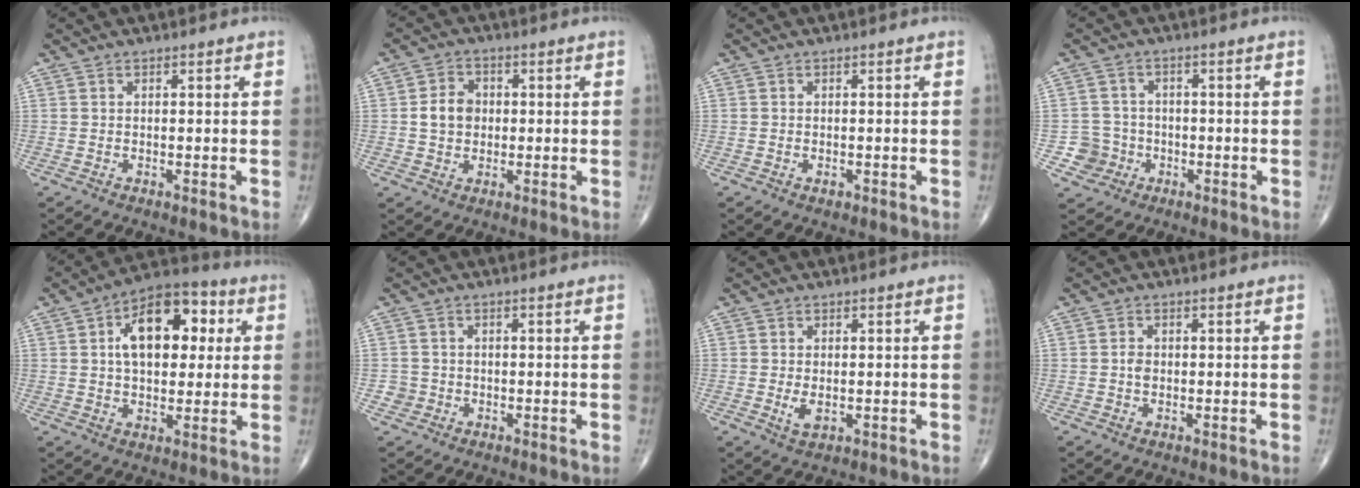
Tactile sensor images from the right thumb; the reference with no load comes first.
{"total": 5.3, "force": [0.1, 4.3, 3.1], "torque": [-0.042, 0.010, -0.001]}
{"total": 0.7, "force": [-0.3, 0.4, 0.5], "torque": [-0.007, -0.001, -0.004]}
{"total": 4.8, "force": [-1.6, 4.5, 0.0], "torque": [0.027, 0.012, -0.032]}
{"total": 15.8, "force": [3.7, 9.2, 12.4], "torque": [-0.159, 0.016, 0.051]}
{"total": 1.9, "force": [-0.6, 1.8, -0.1], "torque": [0.015, 0.008, -0.015]}
{"total": 2.4, "force": [-0.2, 1.3, 2.0], "torque": [-0.039, -0.007, 0.001]}
{"total": 1.5, "force": [-0.1, 1.1, 1.0], "torque": [-0.014, 0.002, -0.002]}